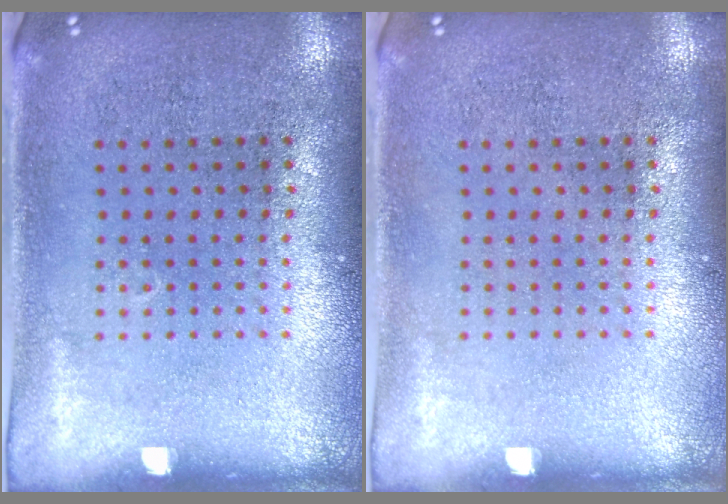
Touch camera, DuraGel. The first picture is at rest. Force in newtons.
{"total": 0.0}